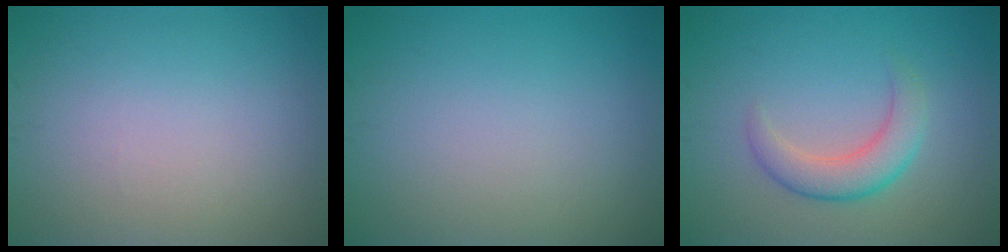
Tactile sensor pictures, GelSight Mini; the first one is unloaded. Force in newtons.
{"total": 0.0}
{"total": 3.5, "press": 3.5, "slide": 0.4}